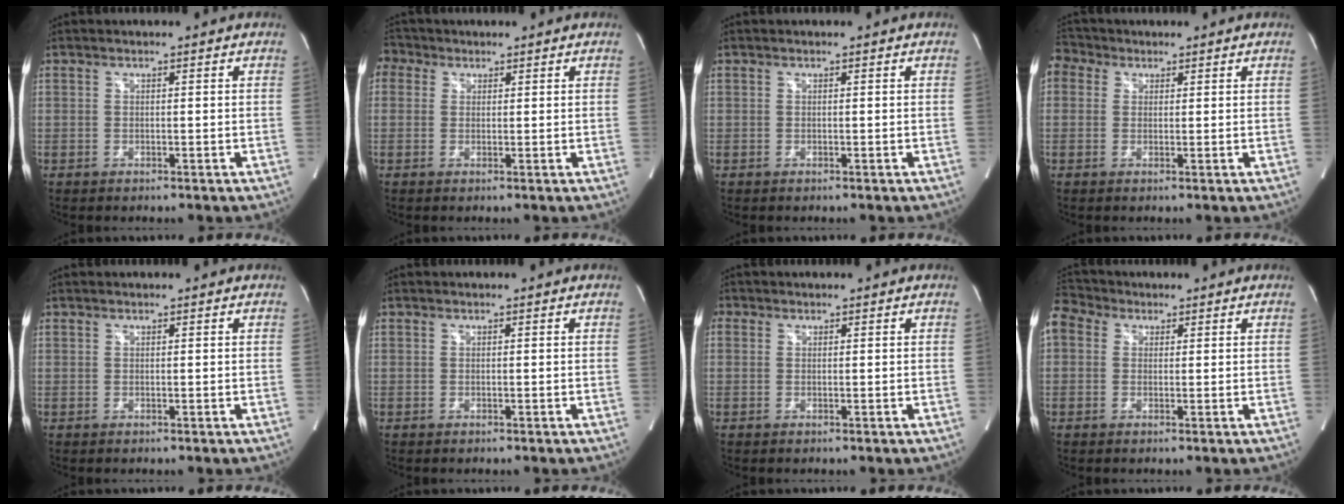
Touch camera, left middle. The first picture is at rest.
{"total": 3.5, "force": [1.7, 3.0, 0.9], "torque": [-0.023, 0.020, 0.031]}
{"total": 0.0}
{"total": 4.3, "force": [2.2, 3.5, 1.4], "torque": [-0.038, 0.028, 0.044]}
{"total": 0.0}
{"total": 0.0}
{"total": 1.5, "force": [0.5, 1.3, 0.4], "torque": [-0.007, 0.008, 0.010]}
{"total": 6.5, "force": [3.0, 4.9, 3.0], "torque": [-0.081, 0.045, 0.059]}